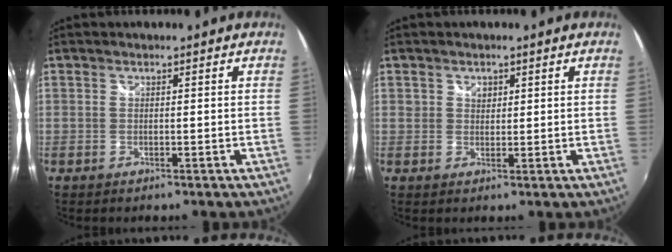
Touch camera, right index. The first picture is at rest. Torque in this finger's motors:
{"motor_torque": [-0.01, 0.02, 0.01, 0.02]}